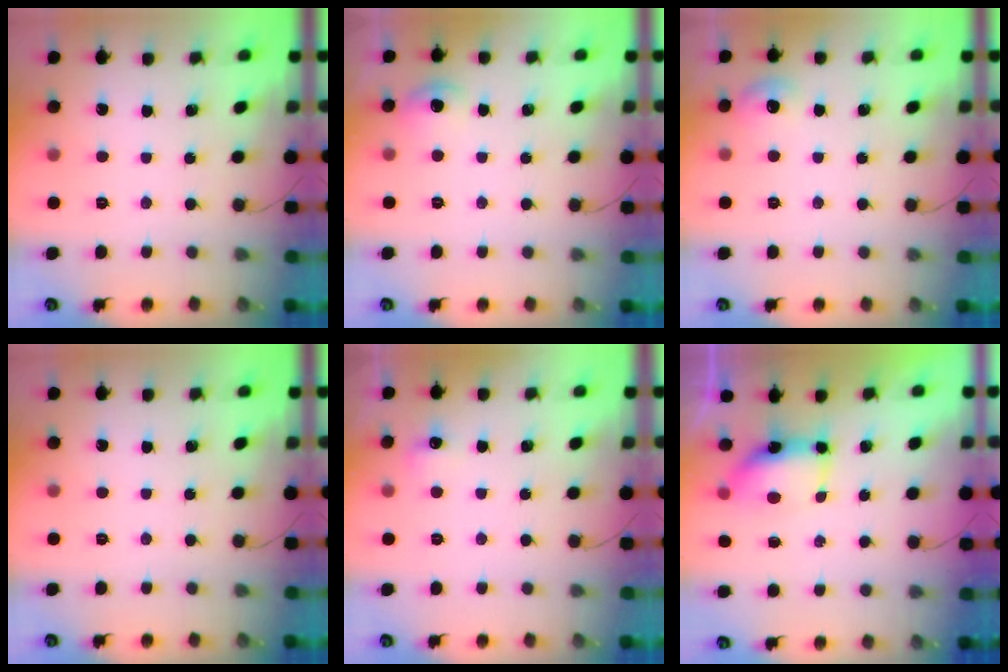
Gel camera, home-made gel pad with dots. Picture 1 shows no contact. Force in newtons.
{"total": 6.0, "press": 5.8, "slide": 1.7}
{"total": 6.4, "press": 5.8, "slide": 2.7}
{"total": 0.0}
{"total": 5.4, "press": 5.2, "slide": 1.3}
{"total": 7.3, "press": 7.2, "slide": 1.1}